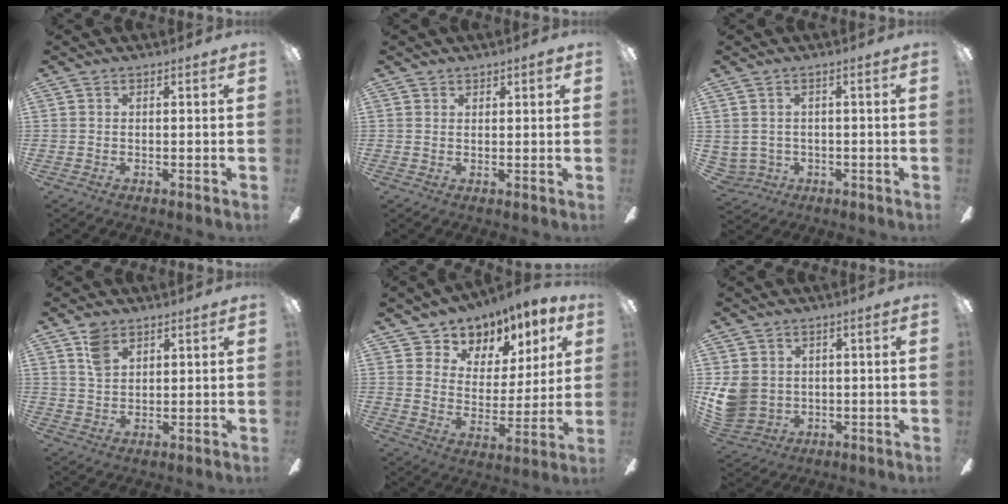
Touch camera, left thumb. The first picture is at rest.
{"total": 1.9, "force": [1.6, 0.9, 0.6], "torque": [-0.004, -0.003, 0.028]}
{"total": 2.8, "force": [0.4, 2.8, 0.3], "torque": [-0.021, -0.002, 0.006]}
{"total": 5.2, "force": [3.5, 3.0, 2.4], "torque": [-0.049, -0.001, 0.066]}
{"total": 8.8, "force": [6.6, 5.7, 1.3], "torque": [-0.019, -0.063, 0.121]}
{"total": 9.3, "force": [1.1, 8.4, 3.8], "torque": [-0.107, -0.001, 0.023]}